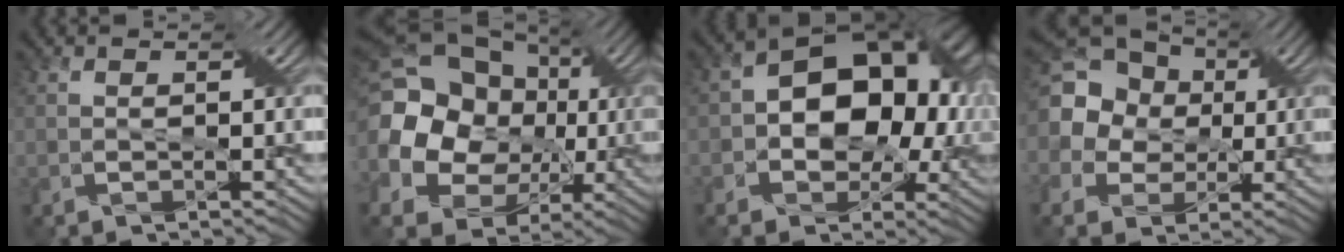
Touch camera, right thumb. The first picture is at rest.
{"total": 20.7, "force": [1.6, 17.2, 11.3], "torque": [-0.281, 0.006, 0.025]}
{"total": 15.0, "force": [0.4, 10.4, 10.8], "torque": [-0.143, -0.002, 0.009]}
{"total": 17.3, "force": [2.8, 15.4, 7.5], "torque": [-0.219, 0.033, 0.019]}